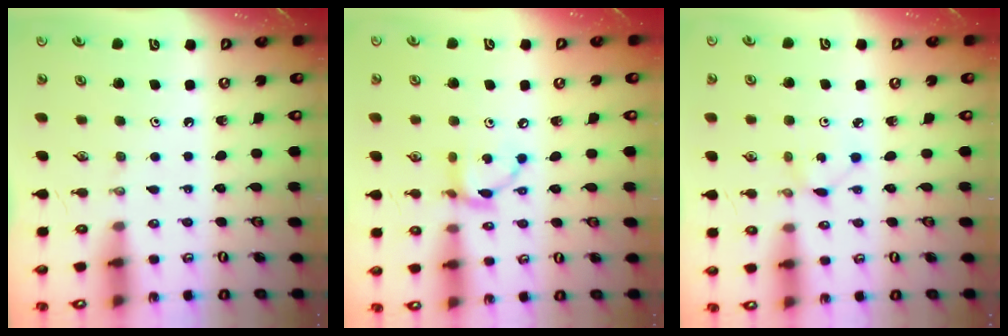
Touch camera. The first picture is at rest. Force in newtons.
{"total": 9.4, "press": 9.3, "slide": 0.6}
{"total": 1.2, "press": 1.2, "slide": 0.1}